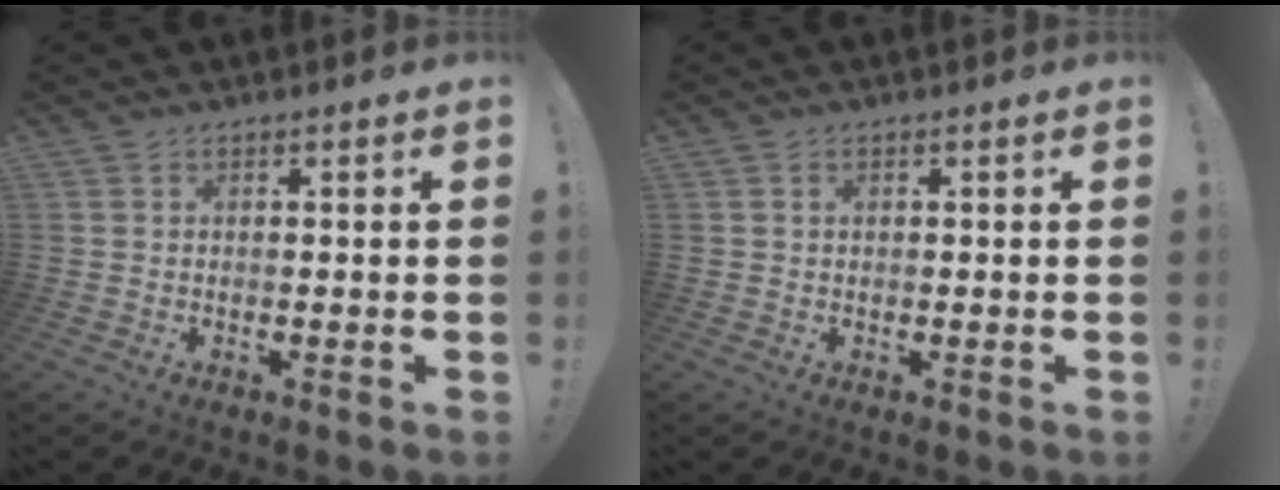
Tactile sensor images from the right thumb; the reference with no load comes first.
{"total": 0.6, "force": [0.3, 0.4, 0.3], "torque": [-0.001, -0.001, 0.005]}